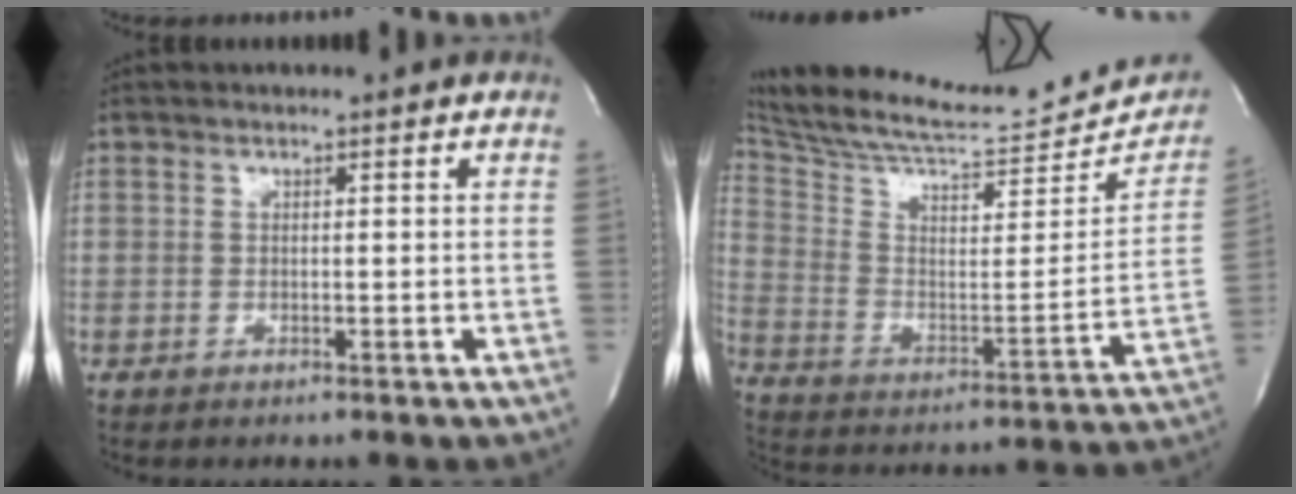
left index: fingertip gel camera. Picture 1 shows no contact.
{"total": 25.7, "force": [23.5, 3.7, 9.5], "torque": [-0.166, -0.051, 0.338]}